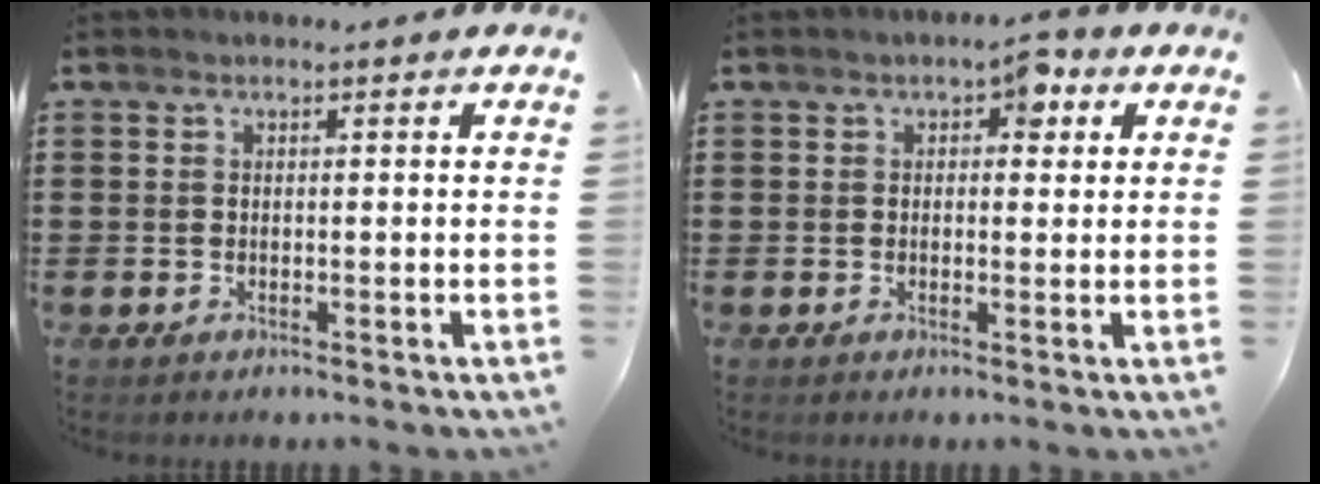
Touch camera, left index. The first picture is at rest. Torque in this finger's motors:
{"motor_torque": [1.05, -0.15, 0.36, 0.02]}